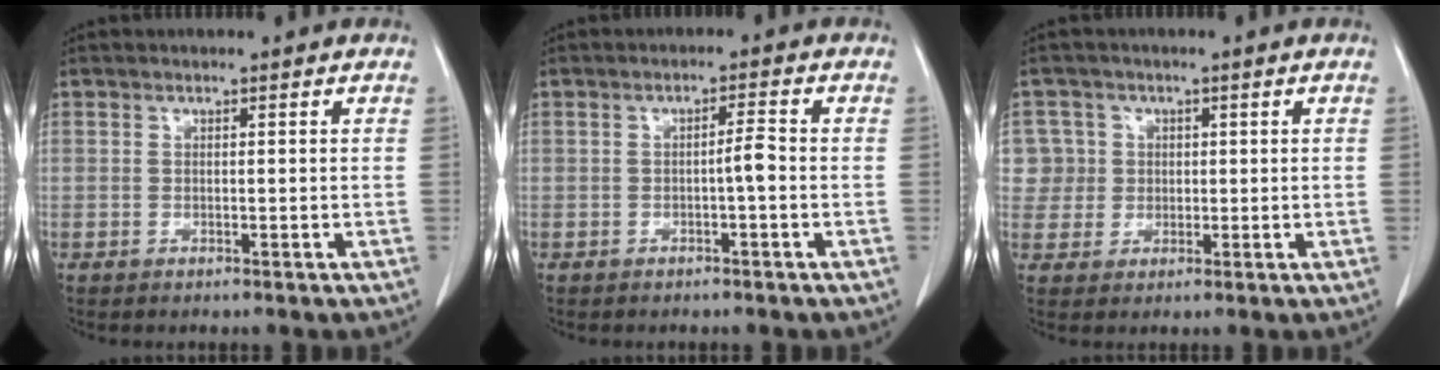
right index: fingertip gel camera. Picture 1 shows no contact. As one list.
[{"total": 2.2, "force": [-0.6, 0.0, 2.1], "torque": [-0.032, 0.003, -0.012]}, {"total": 5.2, "force": [1.1, 5.1, -0.2], "torque": [0.020, 0.017, 0.023]}]